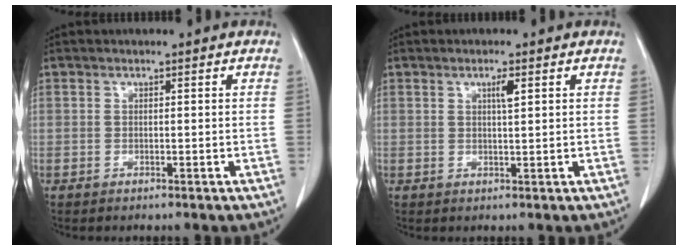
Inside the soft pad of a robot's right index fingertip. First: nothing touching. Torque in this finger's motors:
{"motor_torque": [0.08, 0.01, 0.04, 0.02]}